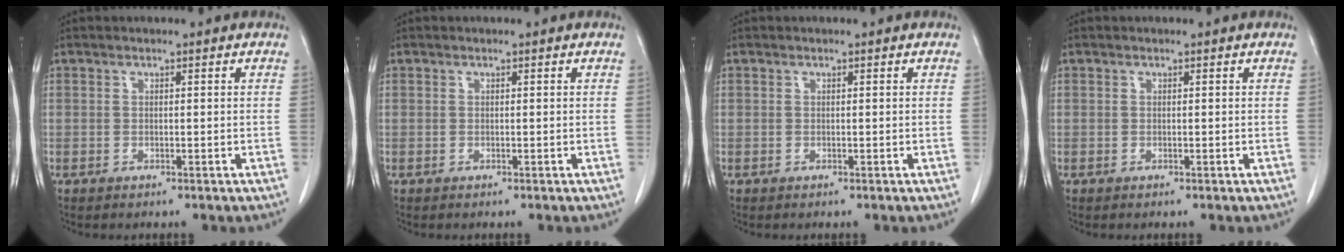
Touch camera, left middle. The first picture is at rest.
{"total": 0.0}
{"total": 0.0}
{"total": 0.0}